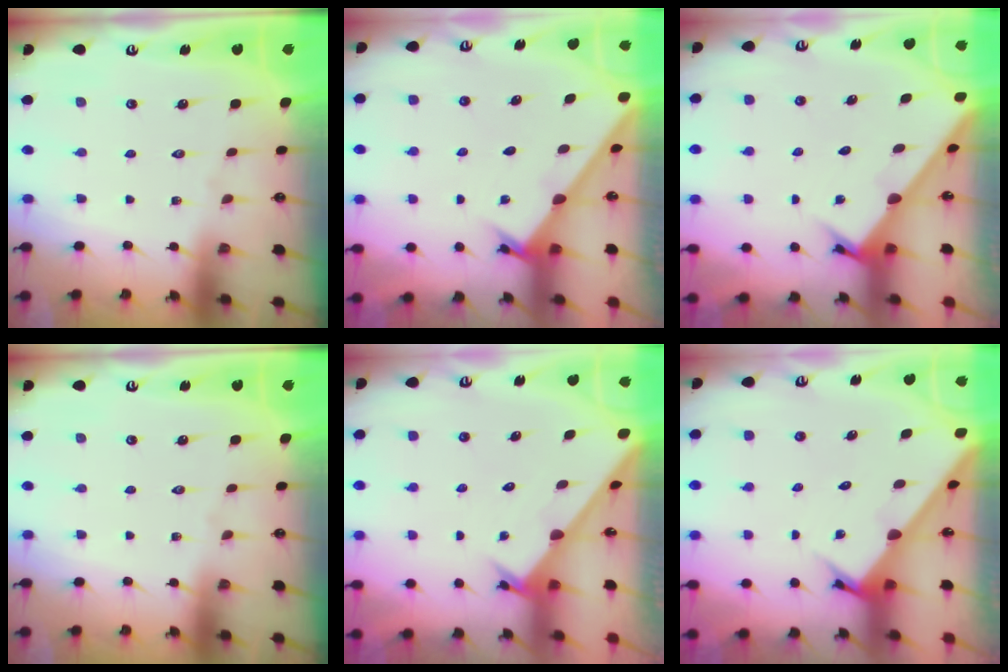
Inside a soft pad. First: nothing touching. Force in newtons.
{"total": 2.0, "press": 2.0, "slide": 0.1}
{"total": 2.5, "press": 2.5, "slide": 0.3}
{"total": 0.0}
{"total": 2.4, "press": 2.4, "slide": 0.2}
{"total": 2.9, "press": 2.9, "slide": 0.2}